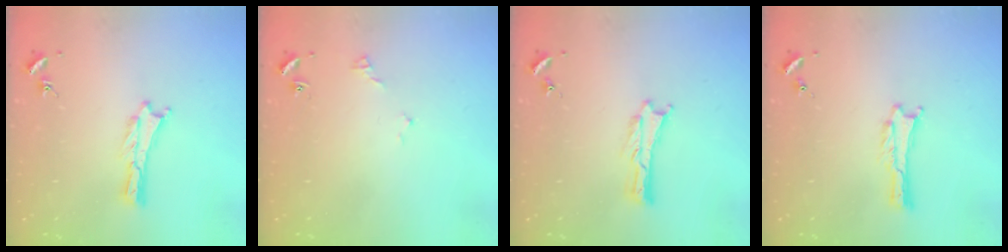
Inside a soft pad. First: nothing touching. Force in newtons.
{"total": 2.9, "press": 2.9, "slide": 0.3}
{"total": 0.0}
{"total": 0.0}